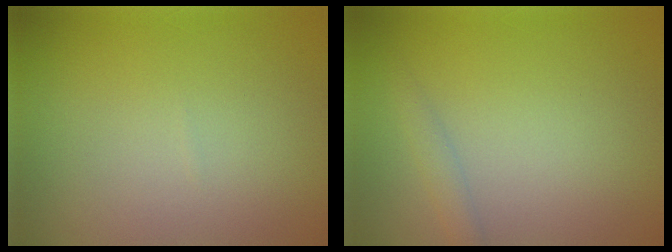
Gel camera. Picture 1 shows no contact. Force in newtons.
{"total": 1.2, "press": 1.2, "slide": 0.2}